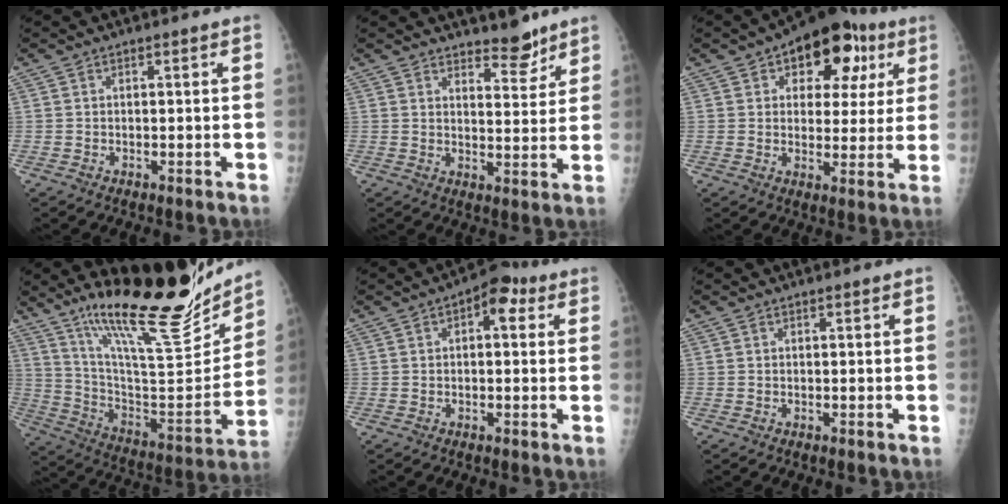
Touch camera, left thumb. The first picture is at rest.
{"total": 5.5, "force": [4.7, 2.0, 2.0], "torque": [-0.007, -0.041, 0.074]}
{"total": 15.3, "force": [6.8, 9.0, 10.3], "torque": [-0.079, -0.002, 0.089]}
{"total": 27.0, "force": [19.8, 5.9, 17.3], "torque": [-0.243, -0.102, 0.328]}
{"total": 6.1, "force": [2.0, 3.3, 4.7], "torque": [-0.039, 0.010, 0.018]}
{"total": 0.0}